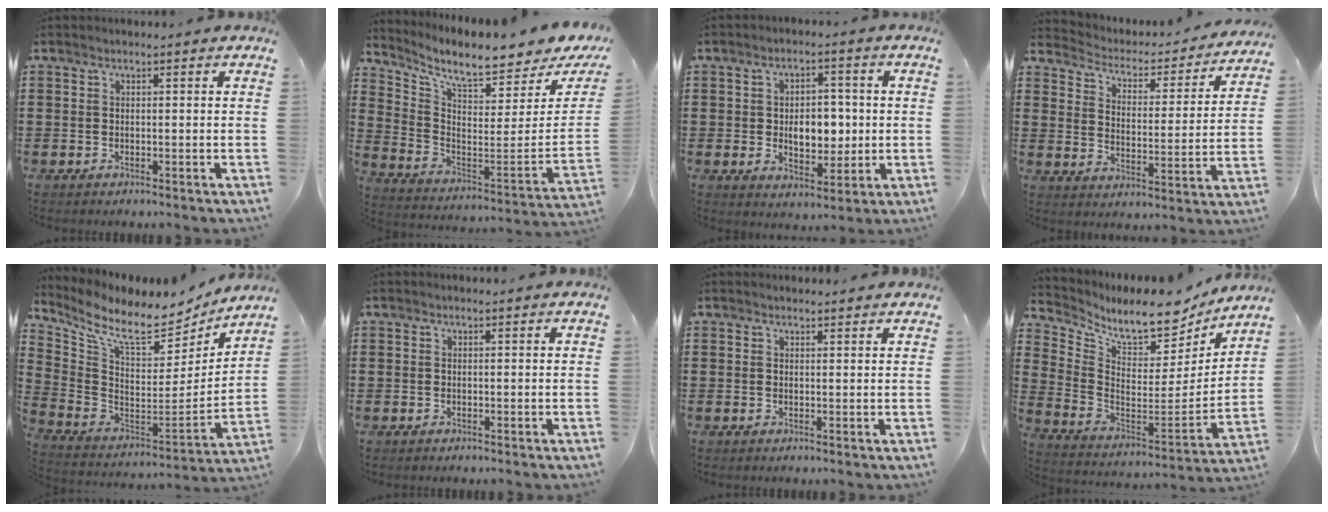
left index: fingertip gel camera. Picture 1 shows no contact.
{"total": 7.6, "force": [6.4, 0.3, 4.1], "torque": [-0.104, -0.067, 0.102]}
{"total": 6.6, "force": [0.1, 4.2, 5.1], "torque": [-0.079, 0.003, -0.005]}
{"total": 2.6, "force": [2.4, 0.8, 0.3], "torque": [-0.026, -0.025, 0.031]}
{"total": 9.3, "force": [7.7, 2.7, 4.6], "torque": [-0.118, -0.062, 0.130]}
{"total": 0.0}
{"total": 1.0, "force": [1.0, 0.2, 0.1], "torque": [-0.003, 0.001, 0.020]}
{"total": 7.9, "force": [7.1, 2.1, 2.8], "torque": [-0.077, -0.063, 0.118]}